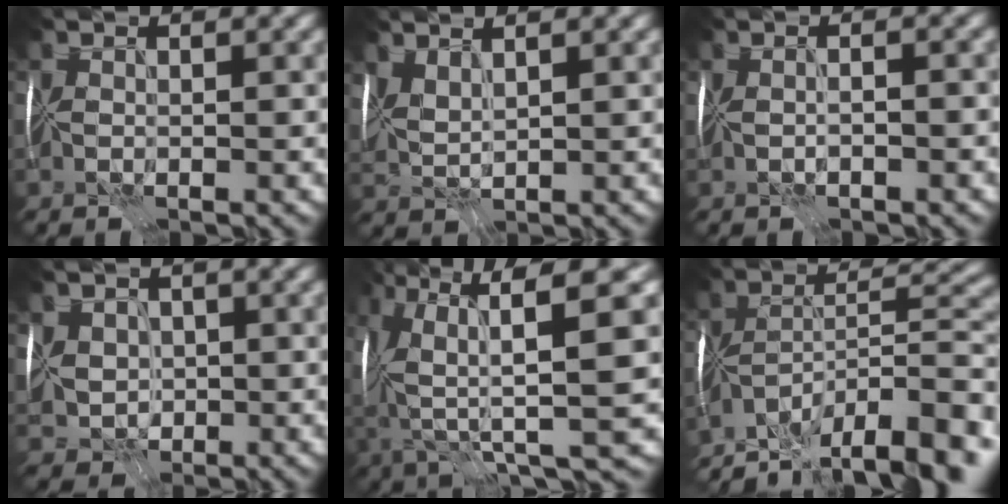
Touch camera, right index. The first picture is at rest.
{"total": 2.1, "force": [1.3, 0.3, 1.6], "torque": [-0.043, 0.004, 0.034]}
{"total": 1.5, "force": [-0.7, 0.1, 1.3], "torque": [-0.016, 0.004, -0.010]}
{"total": 3.5, "force": [0.4, 3.0, 1.6], "torque": [-0.026, 0.006, 0.005]}
{"total": 12.3, "force": [1.2, 3.5, 11.7], "torque": [-0.231, -0.006, 0.050]}
{"total": 14.6, "force": [-11.8, 3.6, 7.8], "torque": [-0.133, 0.010, -0.178]}